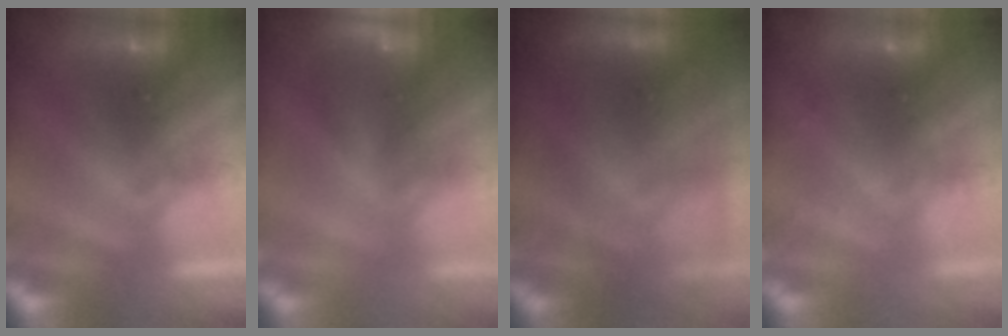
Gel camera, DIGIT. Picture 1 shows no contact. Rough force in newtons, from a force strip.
{"total": 7.3}
{"total": 7.7}
{"total": 1.9}